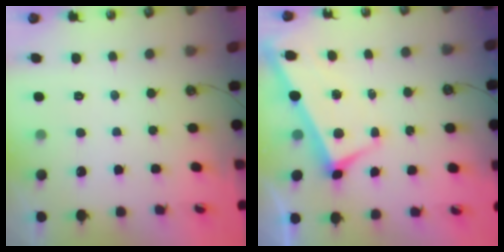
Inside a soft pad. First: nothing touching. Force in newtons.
{"total": 3.0, "press": 2.9, "slide": 0.9}